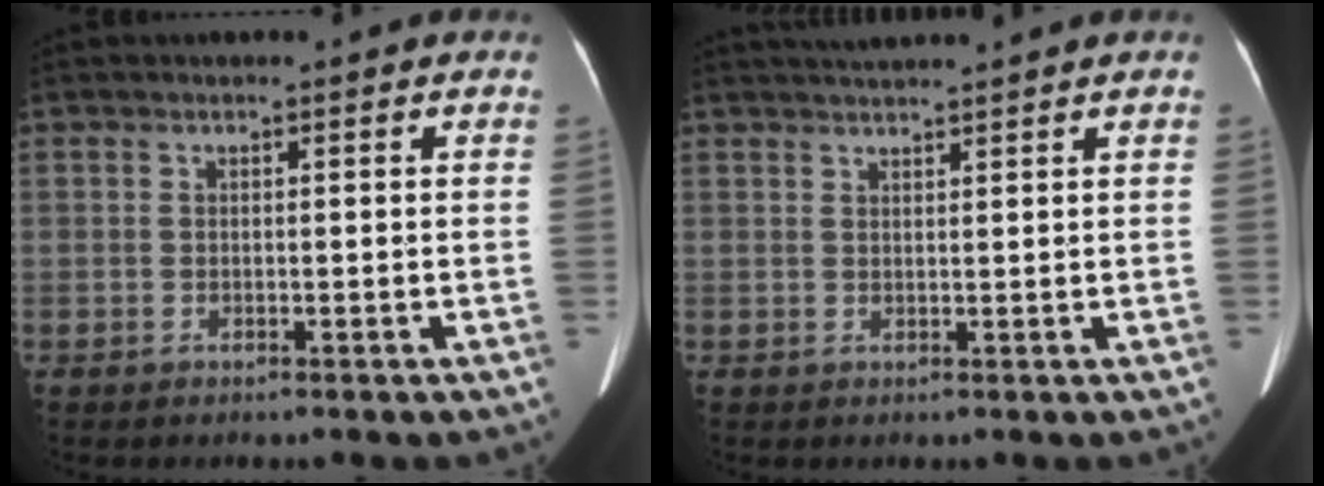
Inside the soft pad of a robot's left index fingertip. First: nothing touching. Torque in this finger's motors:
{"motor_torque": [0.69, -1.07, 0.08, 0.07]}